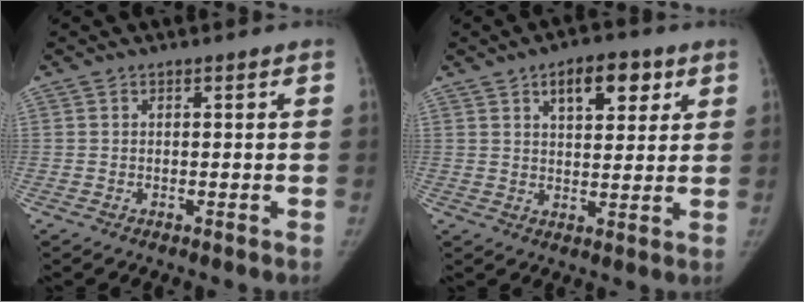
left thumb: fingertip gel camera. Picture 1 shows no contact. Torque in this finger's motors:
{"motor_torque": [0.07, 0.21, 0.26, 0.19, 0.02]}